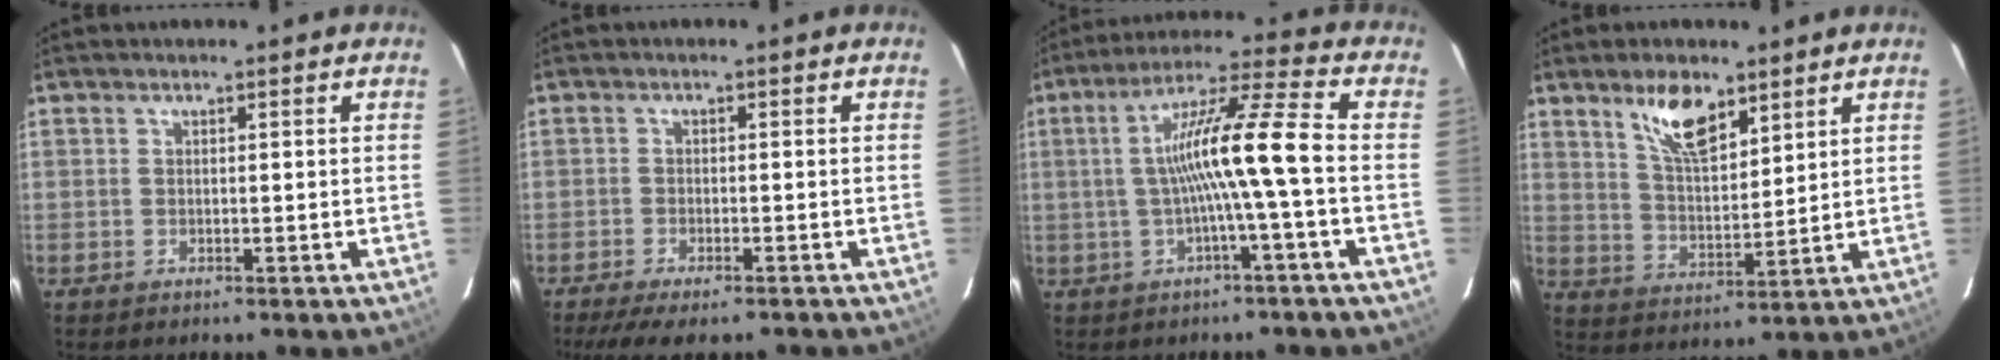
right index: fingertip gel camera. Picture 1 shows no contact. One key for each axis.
{"total": 9.2, "fx": -7.5, "fy": 2.2, "fz": 4.8, "tx": -0.110, "ty": -0.029, "tz": -0.122}
{"total": 11.8, "fx": -1.5, "fy": -1.0, "fz": 11.6, "tx": -0.211, "ty": 0.019, "tz": -0.022}
{"total": 9.6, "fx": 6.2, "fy": 3.9, "fz": 6.3, "tx": -0.106, "ty": 0.002, "tz": 0.121}